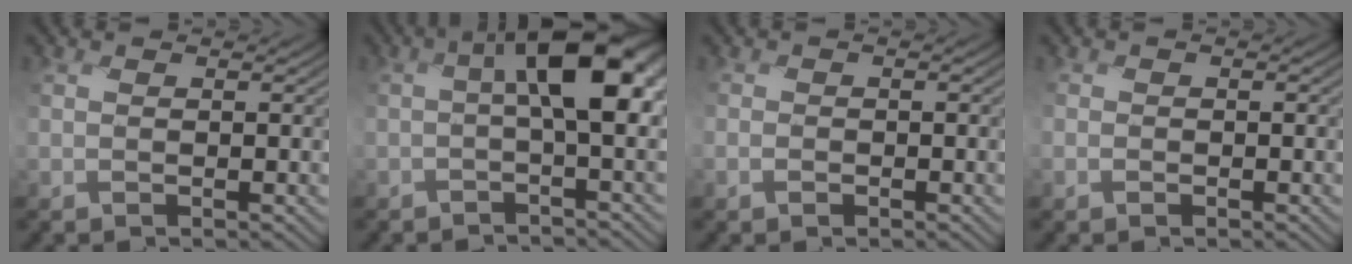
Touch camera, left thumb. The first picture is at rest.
{"total": 7.6, "force": [0.4, 2.8, 7.1], "torque": [-0.111, 0.008, -0.004]}
{"total": 1.2, "force": [-1.0, 0.7, -0.1], "torque": [0.007, -0.005, -0.021]}
{"total": 0.9, "force": [-0.8, 0.5, -0.1], "torque": [0.008, -0.003, -0.015]}